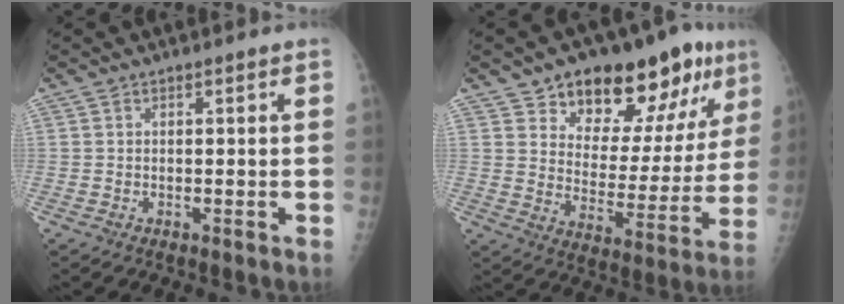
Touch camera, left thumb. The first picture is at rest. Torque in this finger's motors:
{"motor_torque": [0.37, 0.47, -0.14, -0.27, 0.10]}